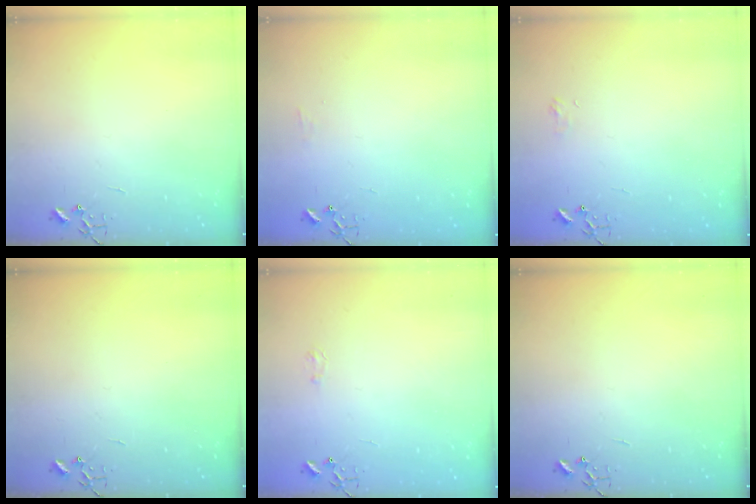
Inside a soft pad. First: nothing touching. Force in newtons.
{"total": 5.1, "press": 5.1, "slide": 0.7}
{"total": 5.1, "press": 5.1, "slide": 0.6}
{"total": 0.0}
{"total": 4.1, "press": 4.0, "slide": 0.7}
{"total": 0.0}